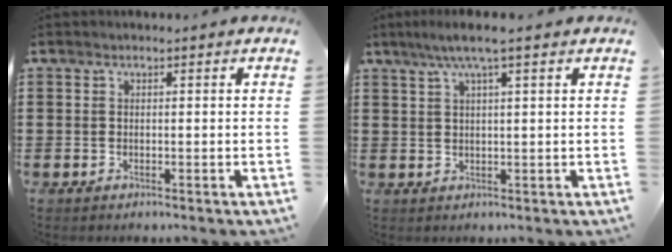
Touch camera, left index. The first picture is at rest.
{"total": 4.2, "force": [2.5, 0.0, 3.4], "torque": [-0.071, 0.006, 0.042]}